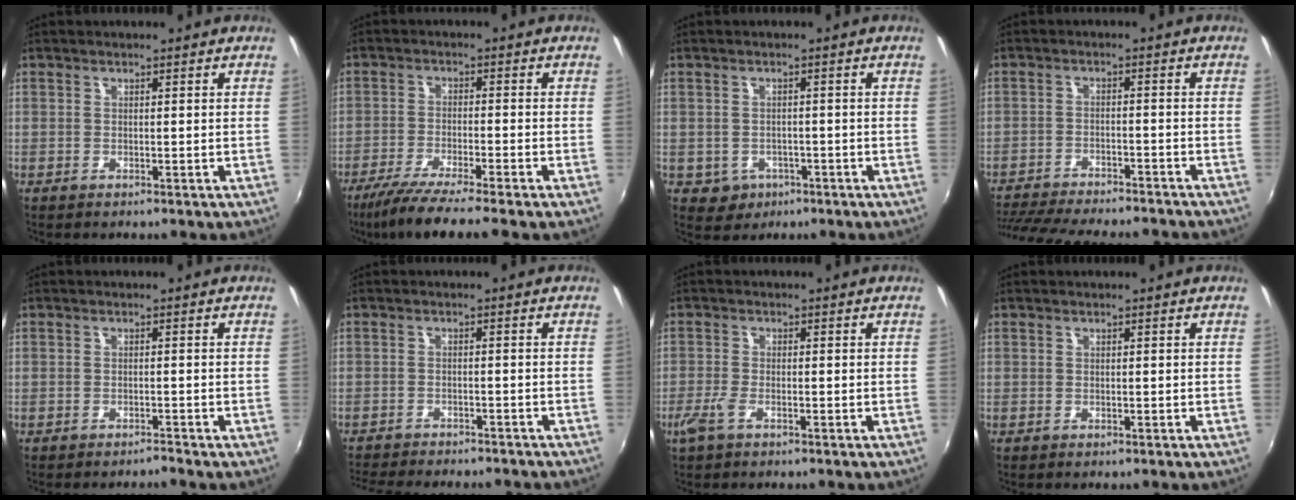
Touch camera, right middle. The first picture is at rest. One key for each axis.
{"total": 9.0, "fx": -7.5, "fy": -0.8, "fz": 5.0, "tx": -0.110, "ty": -0.027, "tz": -0.128}
{"total": 4.2, "fx": -1.6, "fy": 3.8, "fz": 1.0, "tx": -0.031, "ty": 0.002, "tz": -0.015}
{"total": 18.9, "fx": -16.5, "fy": 3.9, "fz": 8.4, "tx": -0.172, "ty": -0.029, "tz": -0.240}
{"total": 1.0, "fx": -1.0, "fy": -0.1, "fz": 0.0, "tx": -0.001, "ty": -0.003, "tz": -0.018}
{"total": 11.1, "fx": -10.0, "fy": 2.2, "fz": 4.3, "tx": -0.102, "ty": -0.020, "tz": -0.149}
{"total": 3.2, "fx": -1.9, "fy": 1.1, "fz": 2.4, "tx": -0.058, "ty": -0.007, "tz": -0.039}
{"total": 0.0}